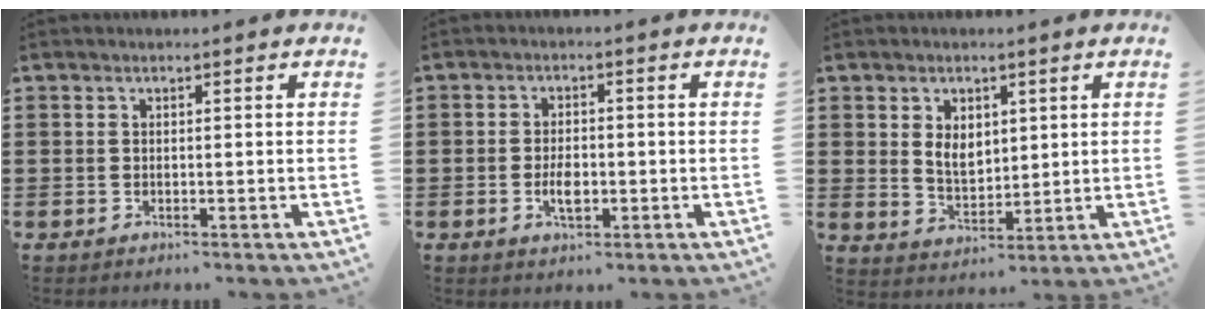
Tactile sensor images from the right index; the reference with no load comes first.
{"total": 3.6, "force": [-0.9, 1.6, 3.1], "torque": [-0.063, 0.000, -0.017]}
{"total": 4.7, "force": [1.6, 3.3, 2.9], "torque": [-0.059, 0.008, 0.026]}